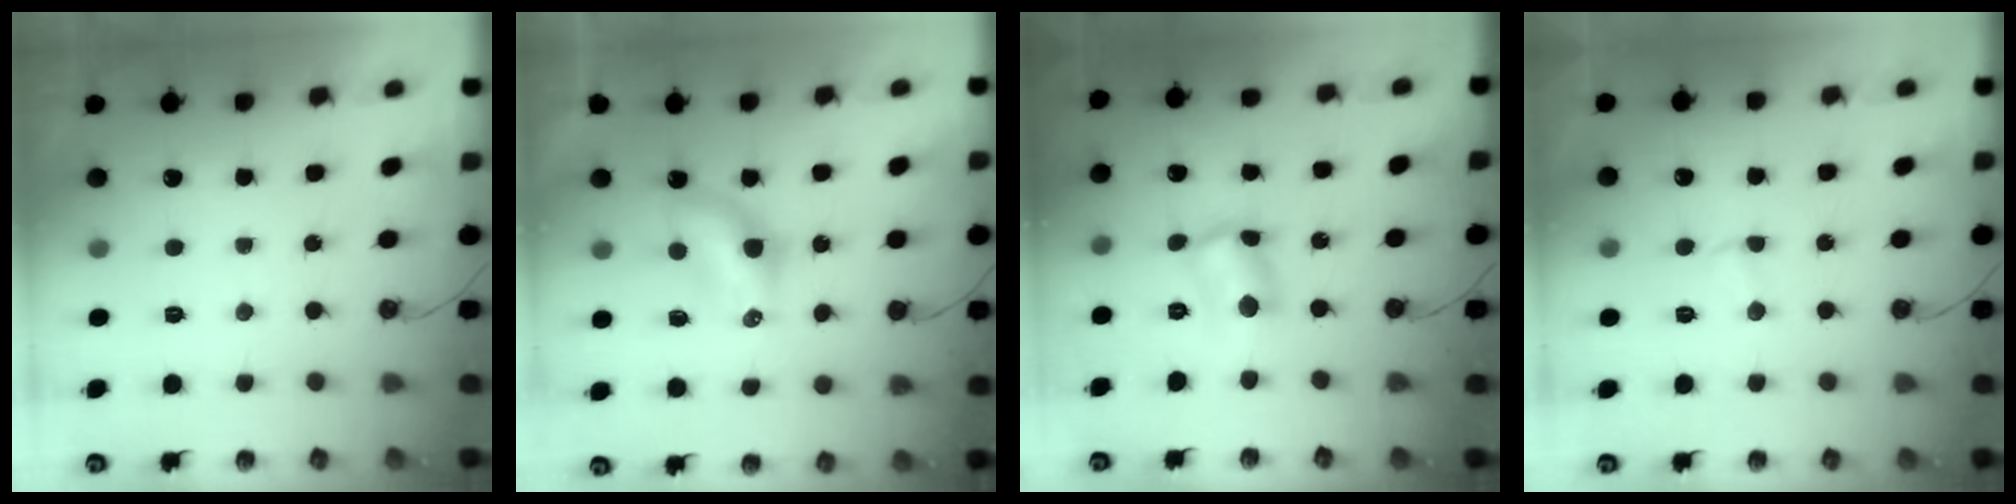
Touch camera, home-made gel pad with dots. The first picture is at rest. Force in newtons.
{"total": 6.6, "press": 6.6, "slide": 0.3}
{"total": 7.1, "press": 7.0, "slide": 0.4}
{"total": 2.7, "press": 2.6, "slide": 0.4}